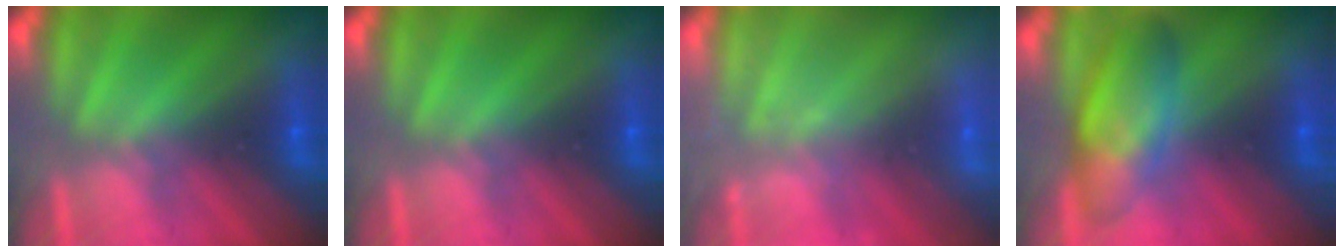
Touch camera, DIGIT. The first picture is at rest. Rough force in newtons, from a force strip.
{"total": 0.0}
{"total": 2.2}
{"total": 6.9}